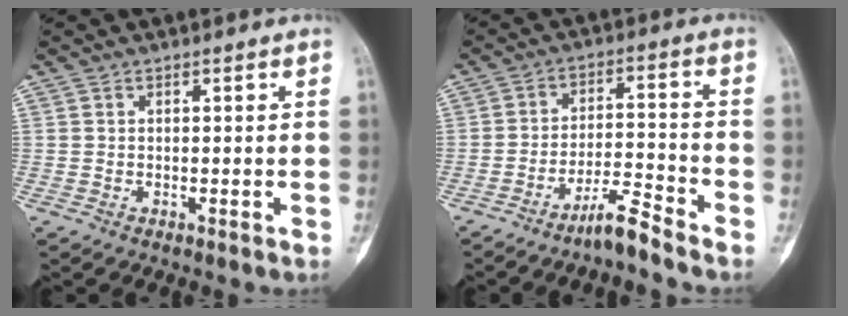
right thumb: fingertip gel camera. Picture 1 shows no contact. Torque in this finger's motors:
{"motor_torque": [1.40, 0.06, 0.42, -0.86, 0.17]}